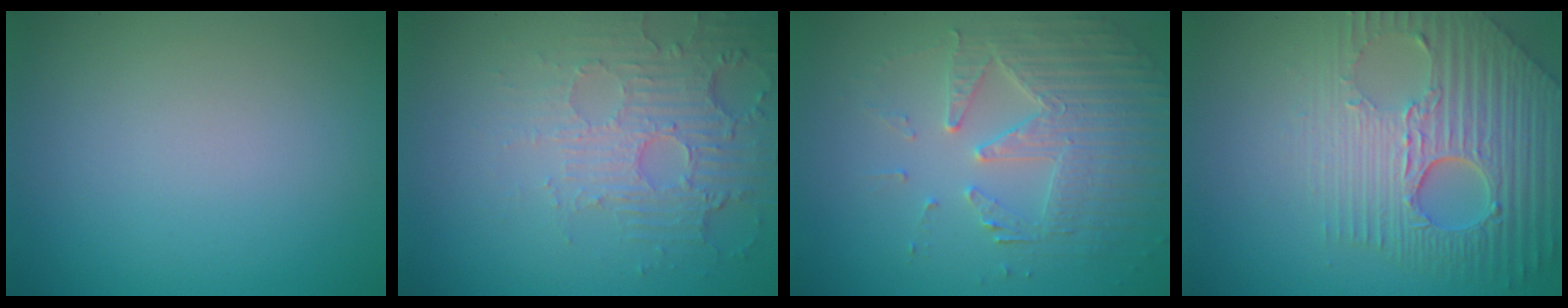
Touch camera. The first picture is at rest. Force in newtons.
{"total": 5.6, "press": 3.6, "slide": 4.4}
{"total": 4.6, "press": 4.2, "slide": 1.9}
{"total": 8.4, "press": 5.8, "slide": 6.1}